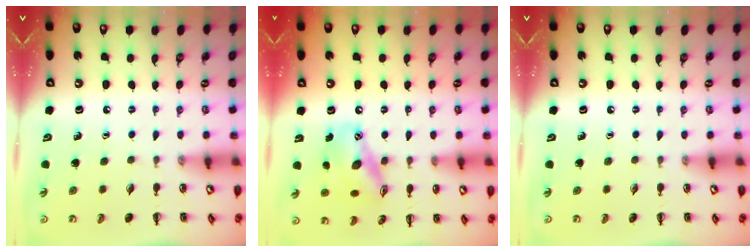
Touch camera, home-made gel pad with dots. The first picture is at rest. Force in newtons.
{"total": 14.4, "press": 14.1, "slide": 2.8}
{"total": 0.0}